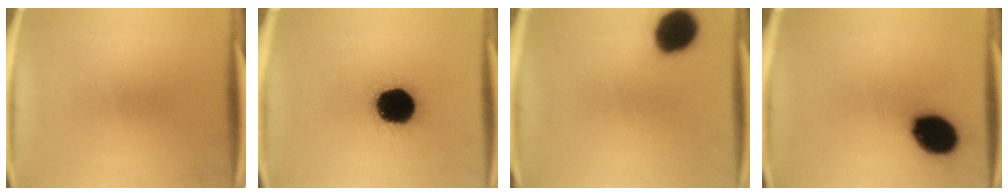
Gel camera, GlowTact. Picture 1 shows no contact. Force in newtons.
{"total": 18.3}
{"total": 12.7}
{"total": 14.1}